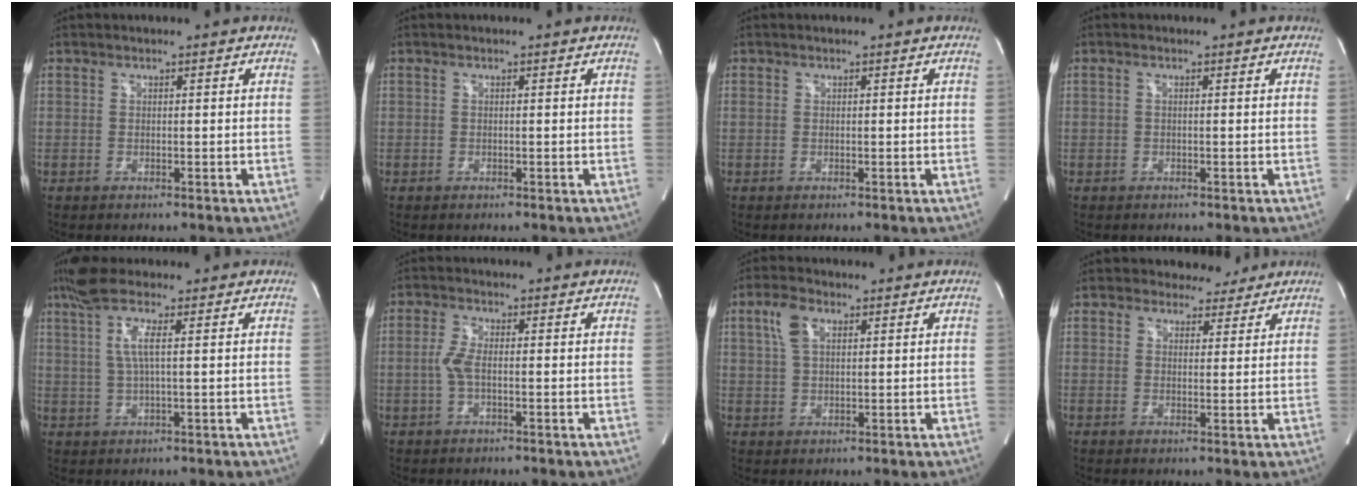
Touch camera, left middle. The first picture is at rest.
{"total": 0.0}
{"total": 0.0}
{"total": 0.6, "force": [0.2, 0.1, 0.6], "torque": [-0.018, 0.004, 0.002]}
{"total": 6.3, "force": [2.6, 0.5, 5.7], "torque": [-0.119, 0.020, 0.052]}
{"total": 2.9, "force": [-0.5, 0.8, 2.8], "torque": [-0.066, 0.000, -0.012]}
{"total": 4.5, "force": [2.0, 2.3, 3.3], "torque": [-0.076, 0.015, 0.042]}
{"total": 4.2, "force": [3.7, 2.1, 0.1], "torque": [0.009, -0.001, 0.043]}